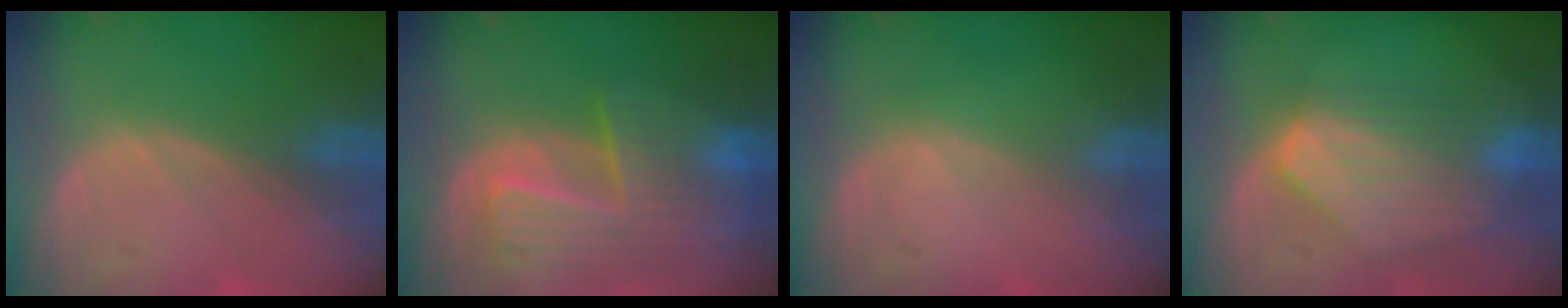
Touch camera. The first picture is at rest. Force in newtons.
{"total": 10.1, "press": 8.8, "slide": 5.0}
{"total": 0.0}
{"total": 8.1, "press": 7.7, "slide": 2.5}